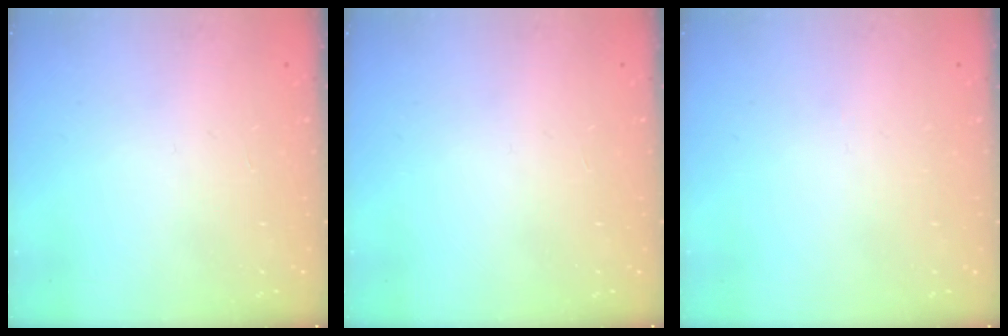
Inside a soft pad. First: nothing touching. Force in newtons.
{"total": 0.0}
{"total": 0.0}